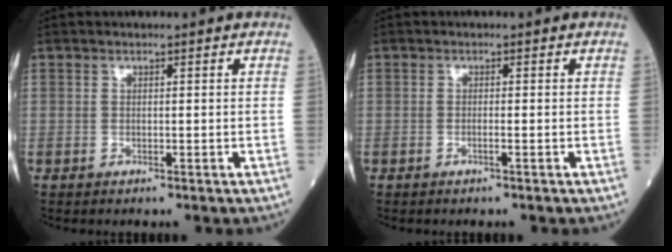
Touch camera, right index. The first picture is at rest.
{"total": 0.7, "force": [-0.3, -0.1, 0.6], "torque": [-0.012, 0.000, -0.007]}